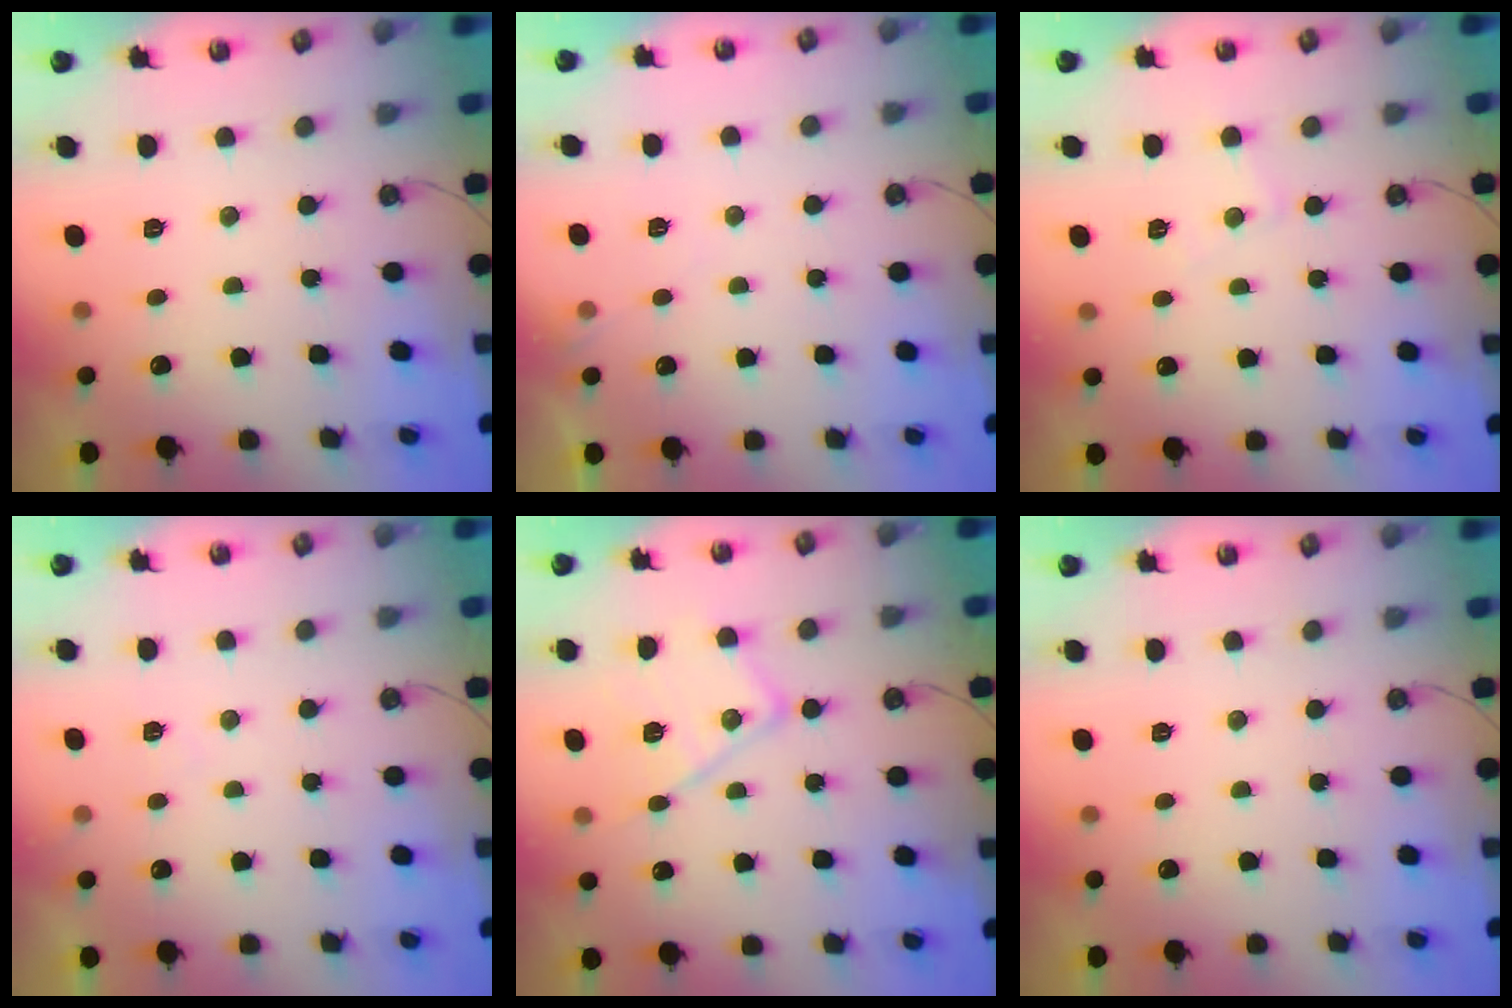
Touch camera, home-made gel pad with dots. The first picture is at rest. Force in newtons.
{"total": 4.1, "press": 4.1, "slide": 0.7}
{"total": 4.8, "press": 4.8, "slide": 0.7}
{"total": 3.8, "press": 3.7, "slide": 0.6}
{"total": 14.0, "press": 13.9, "slide": 1.2}
{"total": 0.0}